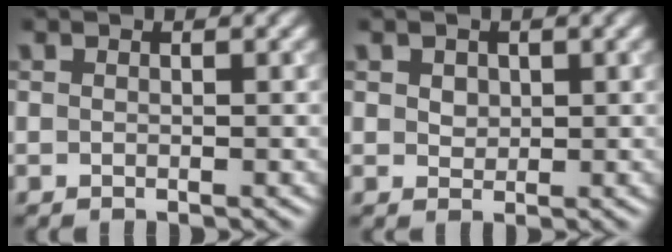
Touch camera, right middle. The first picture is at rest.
{"total": 1.5, "force": [0.7, 1.2, 0.7], "torque": [-0.010, 0.008, 0.008]}